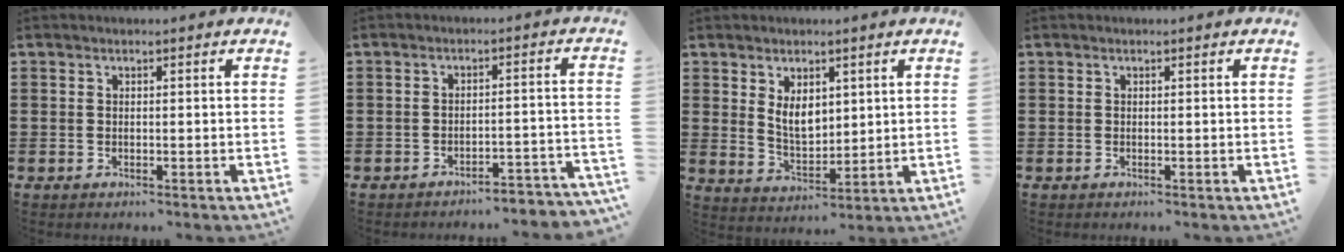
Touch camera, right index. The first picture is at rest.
{"total": 3.2, "force": [-3.1, 0.0, 0.8], "torque": [-0.020, 0.000, -0.068]}
{"total": 5.1, "force": [2.0, 3.2, 3.5], "torque": [-0.061, 0.002, 0.034]}
{"total": 0.0}